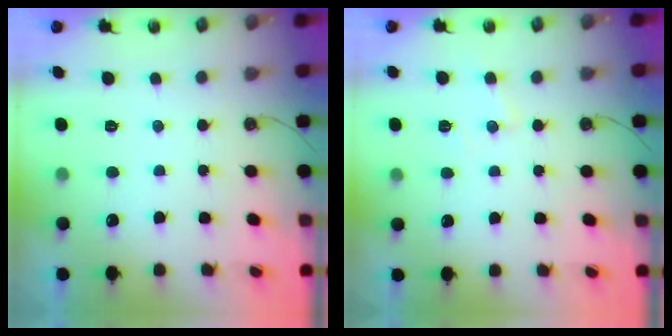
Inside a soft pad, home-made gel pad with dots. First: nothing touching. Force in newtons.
{"total": 6.3, "press": 6.2, "slide": 0.9}